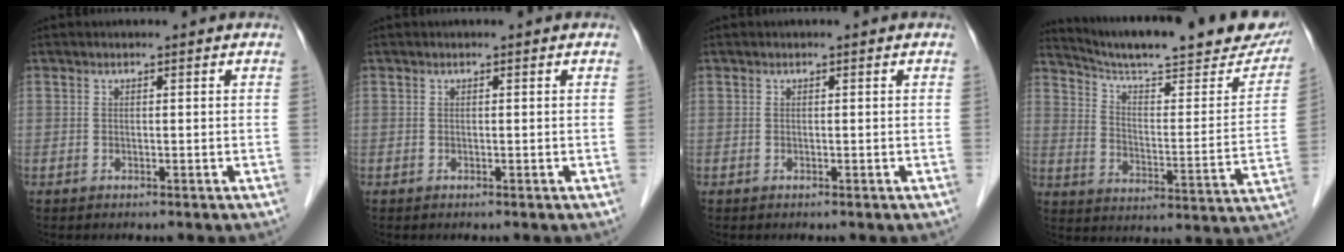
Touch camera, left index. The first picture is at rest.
{"total": 0.0}
{"total": 0.0}
{"total": 25.9, "force": [22.4, 3.7, 12.5], "torque": [-0.189, -0.036, 0.298]}